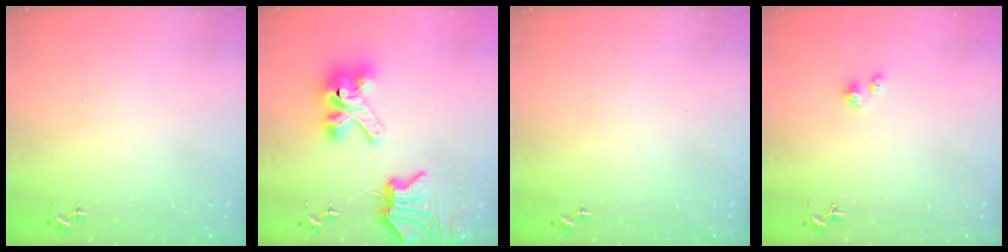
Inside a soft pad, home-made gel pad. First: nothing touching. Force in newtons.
{"total": 15.0, "press": 14.9, "slide": 1.6}
{"total": 0.0}
{"total": 2.8, "press": 2.8, "slide": 0.3}